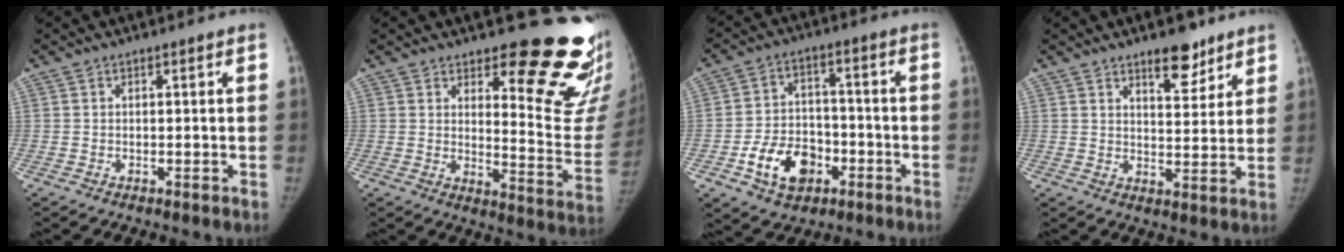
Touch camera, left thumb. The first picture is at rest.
{"total": 18.8, "force": [14.2, 5.4, 11.1], "torque": [-0.093, -0.144, 0.176]}
{"total": 11.7, "force": [-4.9, 8.2, 6.7], "torque": [-0.084, 0.027, -0.080]}
{"total": 7.5, "force": [5.4, 3.1, 4.2], "torque": [-0.034, -0.037, 0.081]}